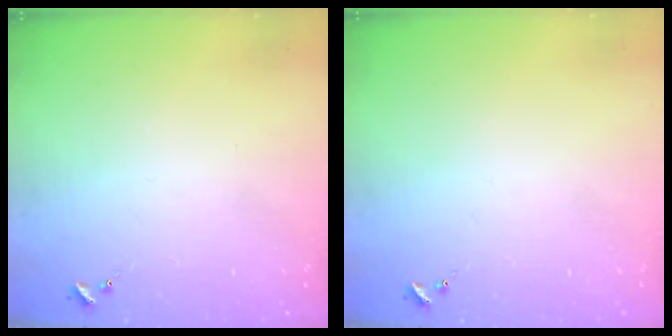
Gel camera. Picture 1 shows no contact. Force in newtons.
{"total": 0.0}